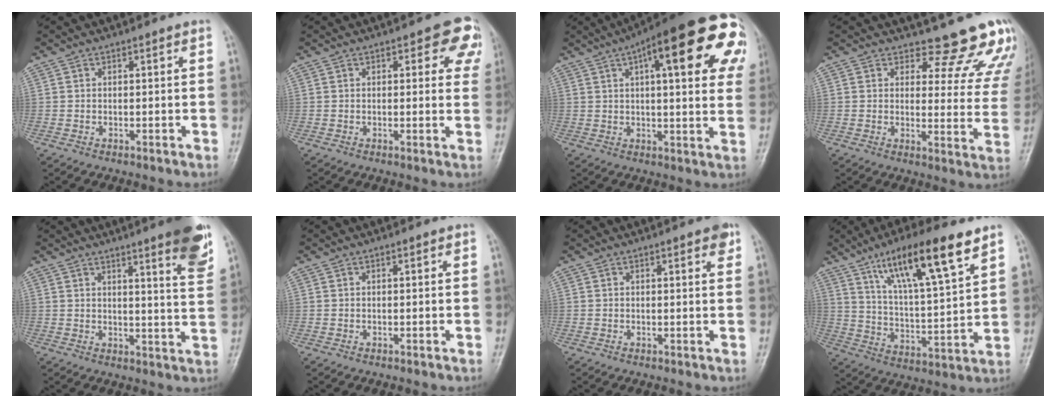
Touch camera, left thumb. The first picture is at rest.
{"total": 6.8, "force": [3.1, 3.7, 4.8], "torque": [-0.004, -0.004, 0.025]}
{"total": 26.7, "force": [10.4, 8.1, 23.2], "torque": [-0.257, 0.025, 0.135]}
{"total": 13.3, "force": [12.2, 4.3, 2.9], "torque": [0.012, -0.115, 0.119]}
{"total": 10.6, "force": [6.4, 1.2, 8.4], "torque": [-0.095, -0.038, 0.077]}
{"total": 0.0}
{"total": 2.5, "force": [1.4, 0.7, 1.9], "torque": [-0.018, -0.003, 0.013]}
{"total": 17.3, "force": [10.3, 3.5, 13.5], "torque": [-0.217, -0.041, 0.185]}